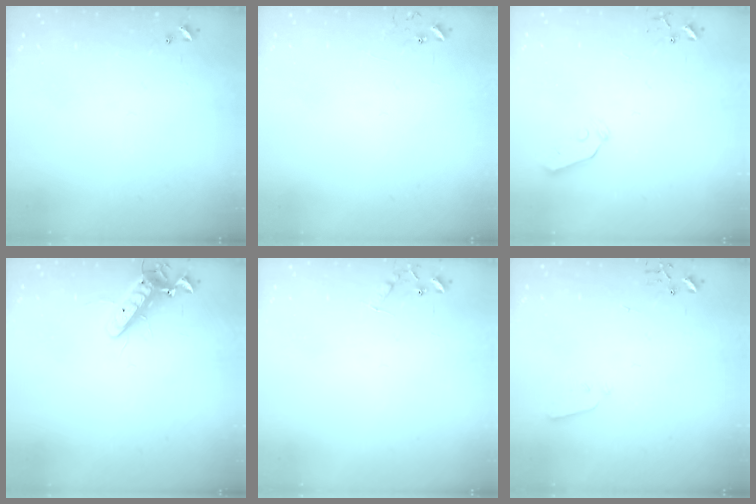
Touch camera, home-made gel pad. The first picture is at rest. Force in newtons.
{"total": 5.8, "press": 5.8, "slide": 0.5}
{"total": 3.8, "press": 3.8, "slide": 0.3}
{"total": 11.6, "press": 11.5, "slide": 1.5}
{"total": 6.5, "press": 6.5, "slide": 0.6}
{"total": 3.5, "press": 3.5, "slide": 0.2}